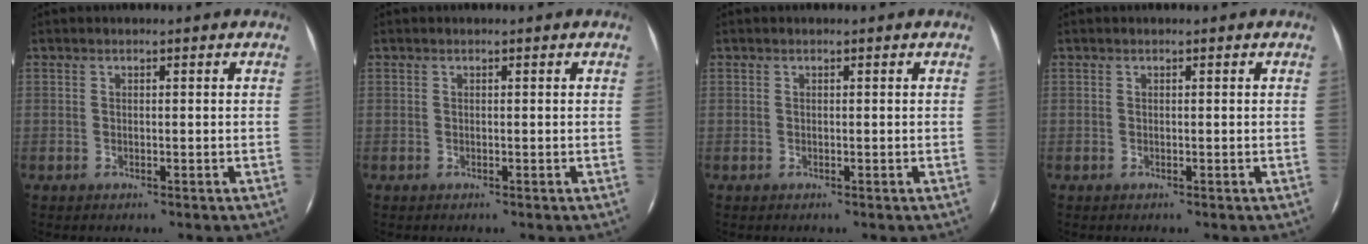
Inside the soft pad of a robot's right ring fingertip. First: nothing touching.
{"total": 0.0}
{"total": 0.0}
{"total": 0.0}